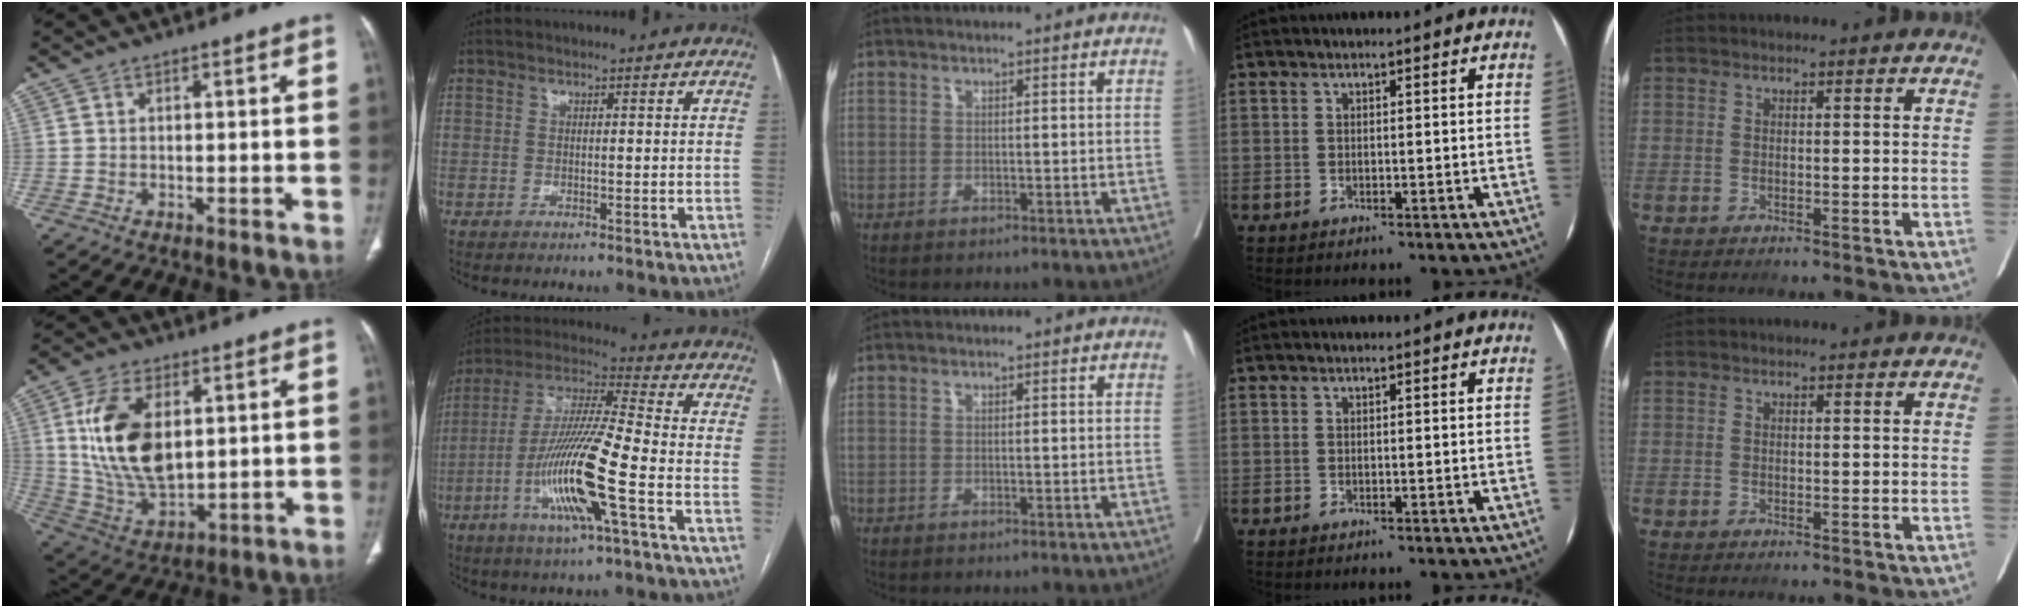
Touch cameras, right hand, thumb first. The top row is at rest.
{"thumb": {"total": 16.5, "force": [3.6, 9.4, 13.1], "torque": [-0.237, -0.016, 0.080]}, "index": {"total": 15.8, "force": [-5.2, 0.6, 14.9], "torque": [-0.299, -0.007, -0.101]}}